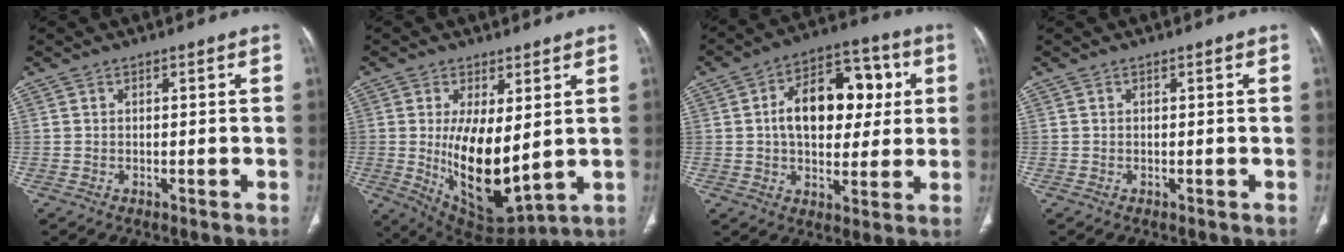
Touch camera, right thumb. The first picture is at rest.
{"total": 14.6, "force": [0.8, 6.4, 13.2], "torque": [-0.214, -0.035, 0.037]}
{"total": 17.0, "force": [2.7, 10.8, 12.9], "torque": [-0.155, 0.020, 0.037]}
{"total": 0.0}